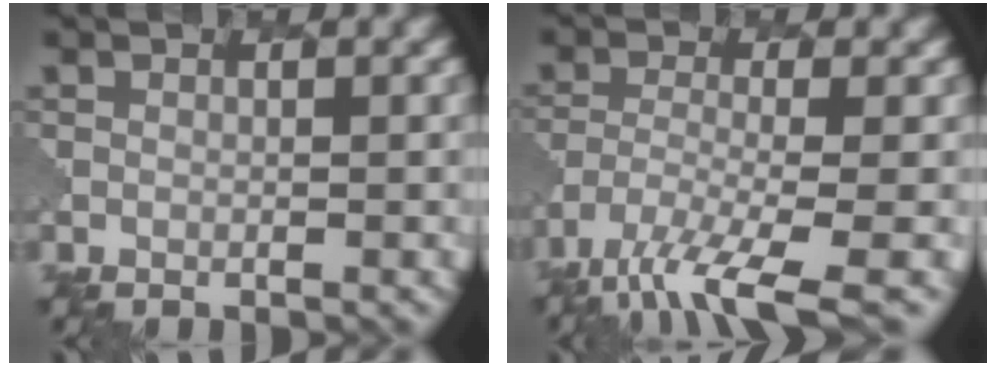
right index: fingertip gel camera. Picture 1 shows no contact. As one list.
[{"total": 7.3, "force": [-4.9, 1.9, 5.2], "torque": [-0.095, -0.018, -0.092]}]